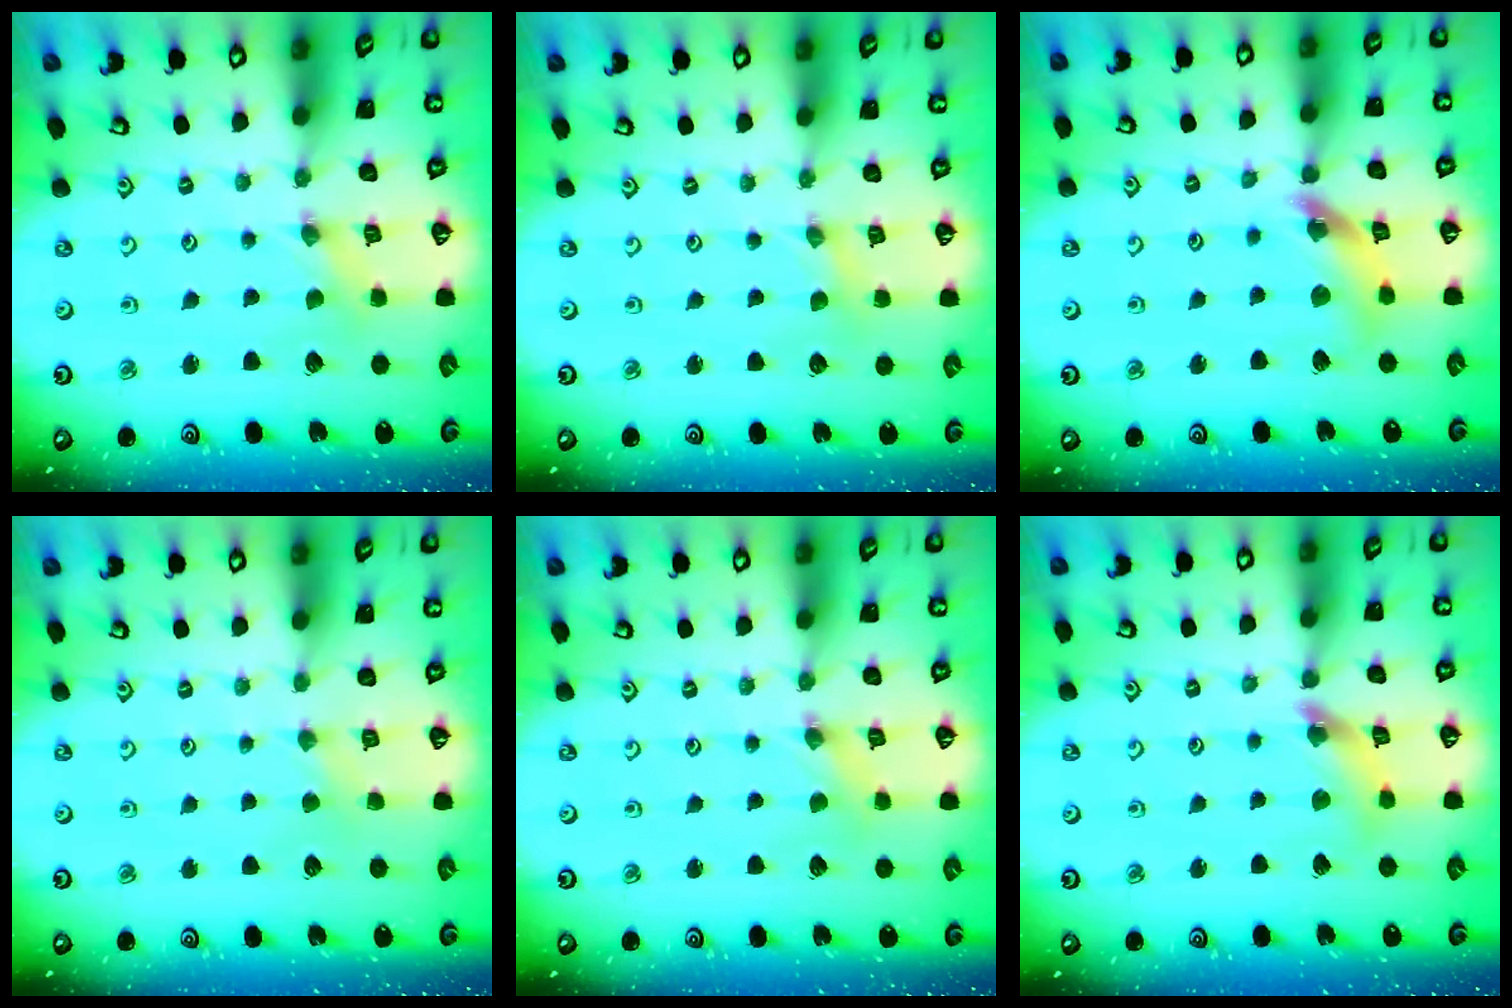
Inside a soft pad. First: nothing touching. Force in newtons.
{"total": 0.6, "press": 0.6, "slide": 0.1}
{"total": 12.6, "press": 12.6, "slide": 1.5}
{"total": 1.2, "press": 1.1, "slide": 0.3}
{"total": 1.5, "press": 1.5, "slide": 0.2}
{"total": 7.6, "press": 7.6, "slide": 0.8}